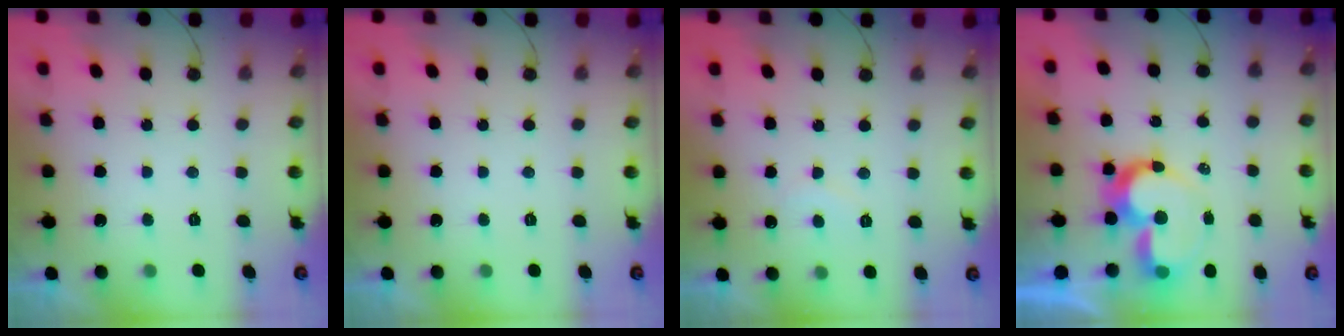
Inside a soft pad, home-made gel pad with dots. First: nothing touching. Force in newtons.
{"total": 0.0}
{"total": 4.9, "press": 4.8, "slide": 0.3}
{"total": 11.8, "press": 11.8, "slide": 1.0}